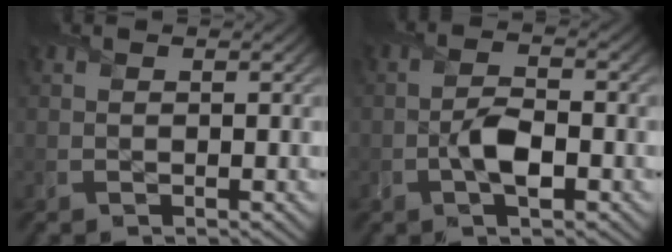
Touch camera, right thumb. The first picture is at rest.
{"total": 4.0, "force": [-1.7, 1.8, 3.1], "torque": [-0.062, -0.004, -0.037]}